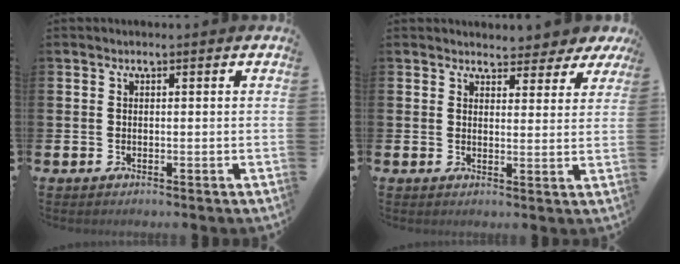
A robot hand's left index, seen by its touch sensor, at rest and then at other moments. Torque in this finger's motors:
{"motor_torque": [1.05, -1.09, 0.61, 0.07]}